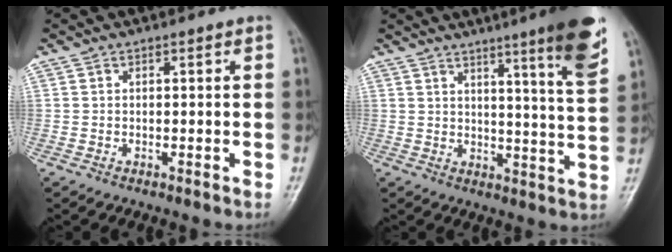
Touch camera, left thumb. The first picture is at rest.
{"total": 13.2, "force": [7.8, 0.5, 10.6], "torque": [-0.141, -0.045, 0.103]}